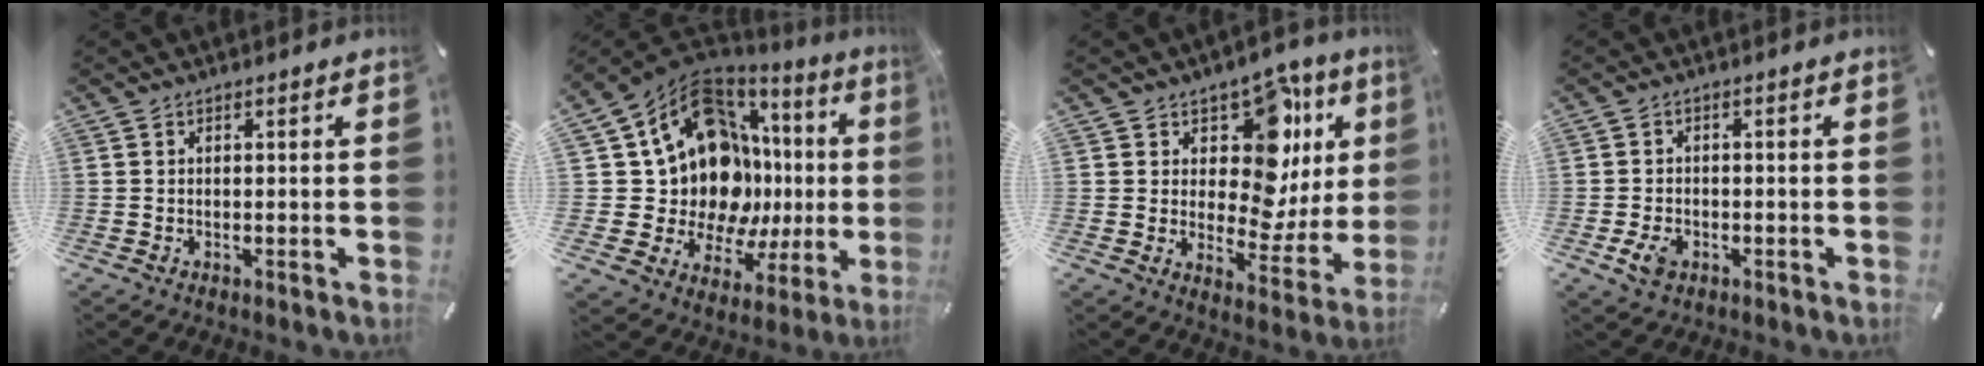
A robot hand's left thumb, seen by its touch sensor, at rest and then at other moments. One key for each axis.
{"total": 19.6, "fx": 5.3, "fy": 13.6, "fz": 13.0, "tx": -0.217, "ty": -0.081, "tz": 0.117}
{"total": 14.1, "fx": 6.1, "fy": 9.1, "fz": 8.8, "tx": -0.112, "ty": -0.065, "tz": 0.104}
{"total": 4.2, "fx": -1.6, "fy": 3.0, "fz": 2.5, "tx": -0.061, "ty": 0.002, "tz": -0.033}